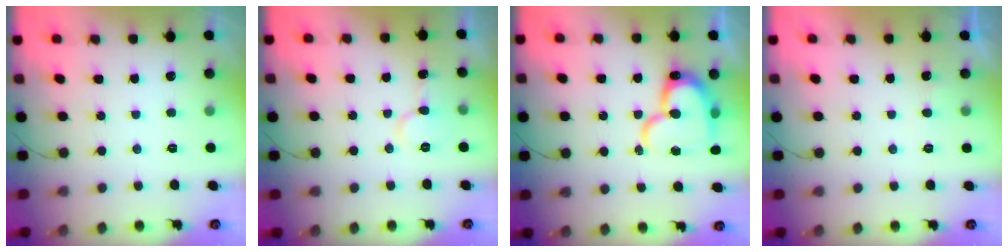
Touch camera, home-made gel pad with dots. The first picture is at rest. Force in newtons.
{"total": 6.6, "press": 6.6, "slide": 0.6}
{"total": 17.6, "press": 17.5, "slide": 1.0}
{"total": 2.6, "press": 2.6, "slide": 0.3}